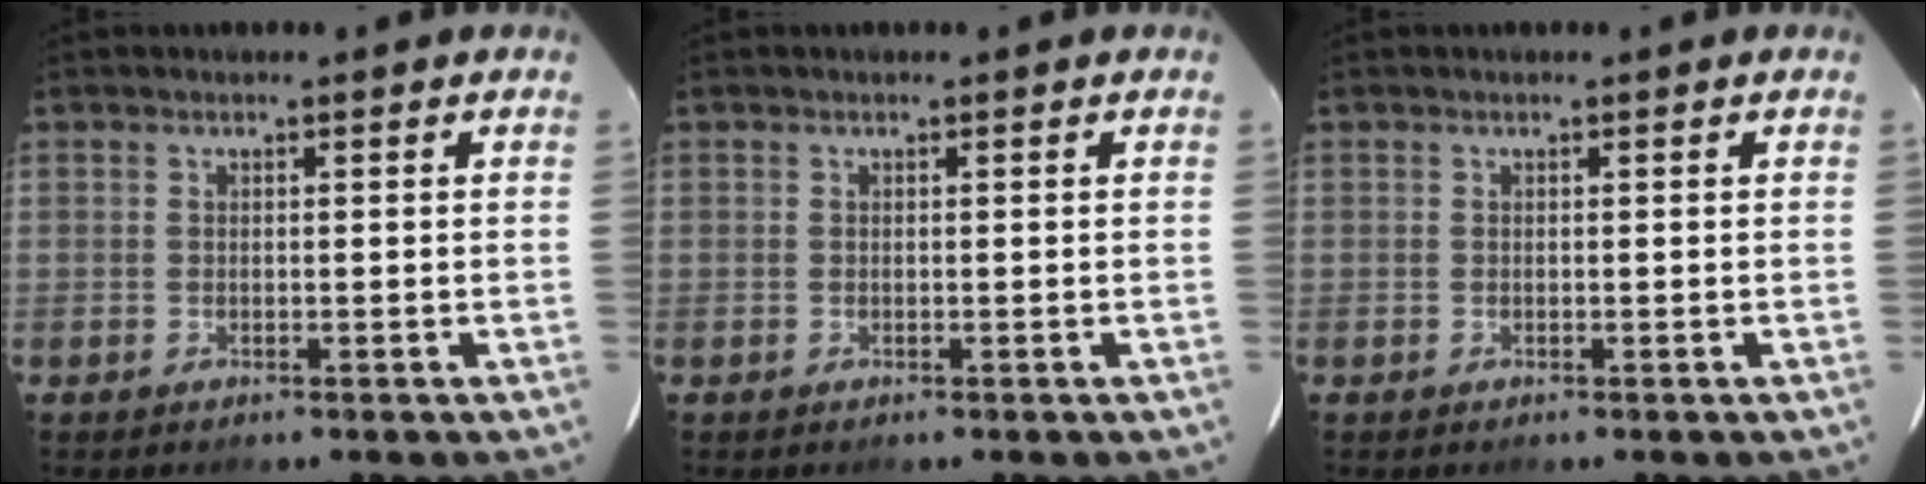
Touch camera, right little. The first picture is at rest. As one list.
[{"total": 0.0}, {"total": 0.0}]